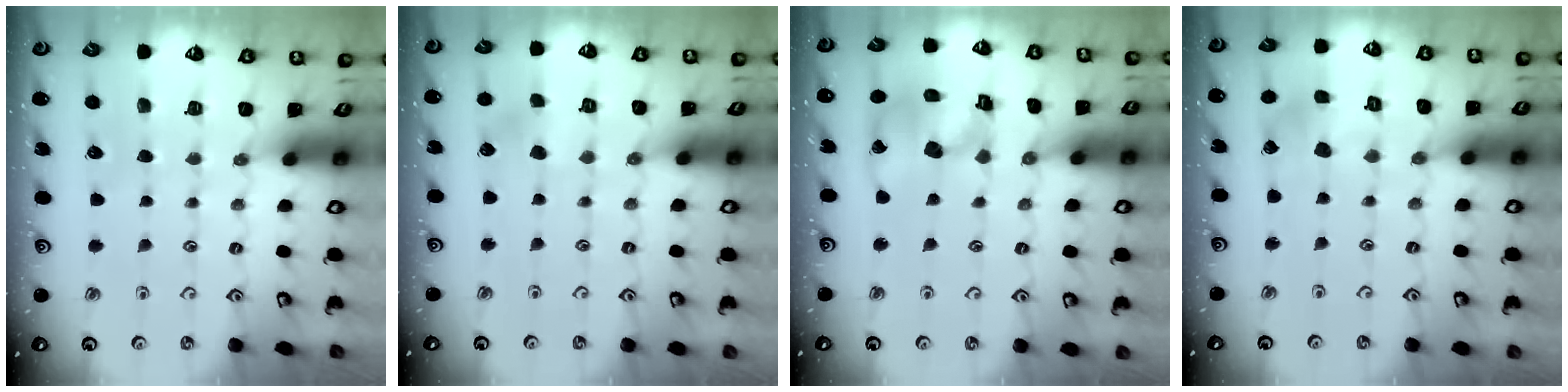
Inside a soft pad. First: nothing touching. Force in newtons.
{"total": 3.4, "press": 3.3, "slide": 0.7}
{"total": 13.9, "press": 13.8, "slide": 1.8}
{"total": 2.8, "press": 2.8, "slide": 0.3}